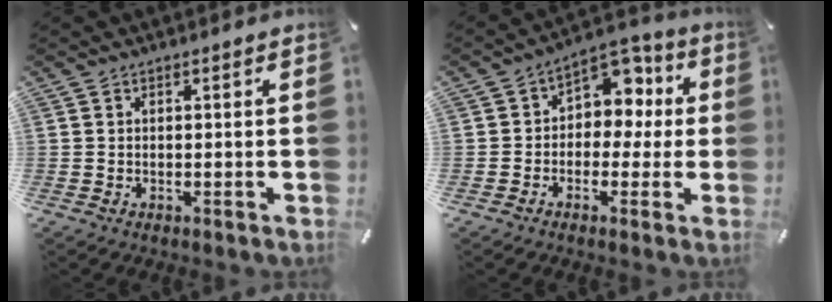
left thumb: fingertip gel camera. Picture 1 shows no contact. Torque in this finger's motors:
{"motor_torque": [0.23, 0.35, 0.06, 0.09, 0.23]}